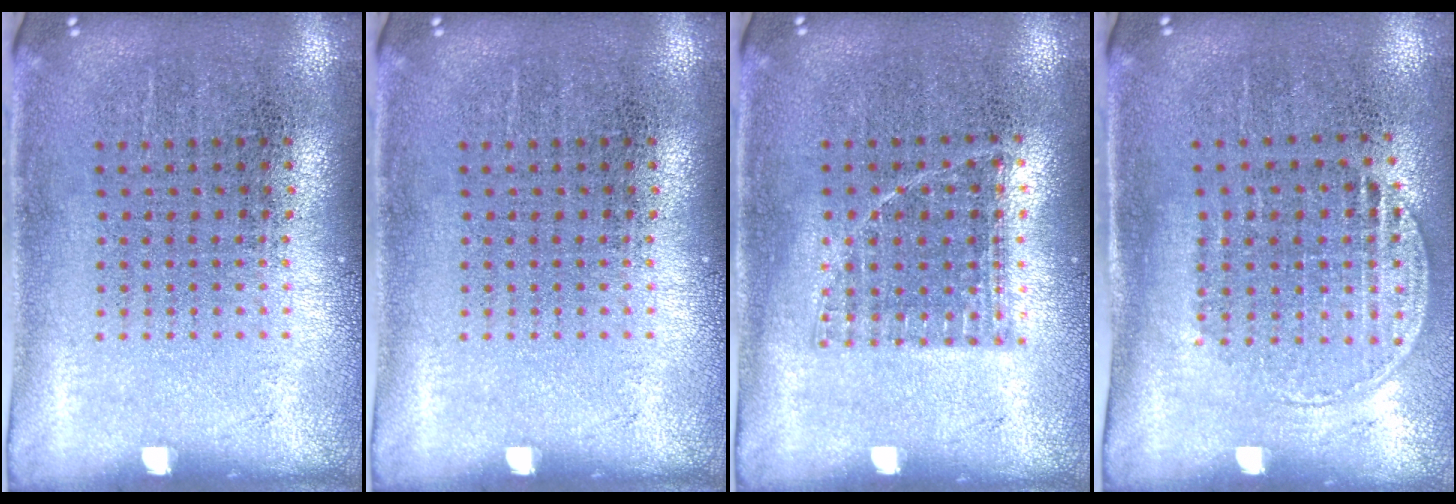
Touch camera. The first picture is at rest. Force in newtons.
{"total": 0.0}
{"total": 0.8, "press": 0.7, "slide": 0.3}
{"total": 1.5, "press": 1.3, "slide": 0.8}